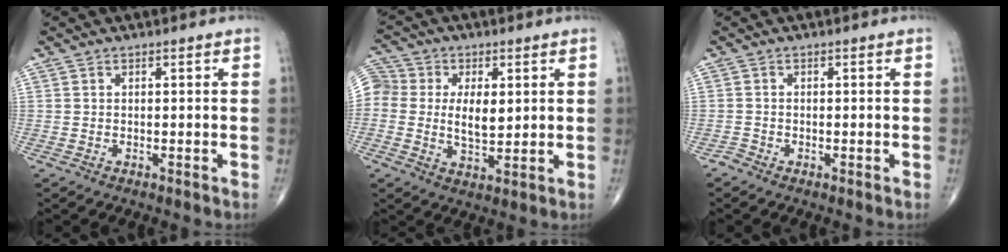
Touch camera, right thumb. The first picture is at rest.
{"total": 14.9, "force": [1.8, 10.5, 10.4], "torque": [-0.204, 0.003, 0.032]}
{"total": 0.8, "force": [-0.7, 0.3, -0.1], "torque": [0.000, -0.002, -0.021]}